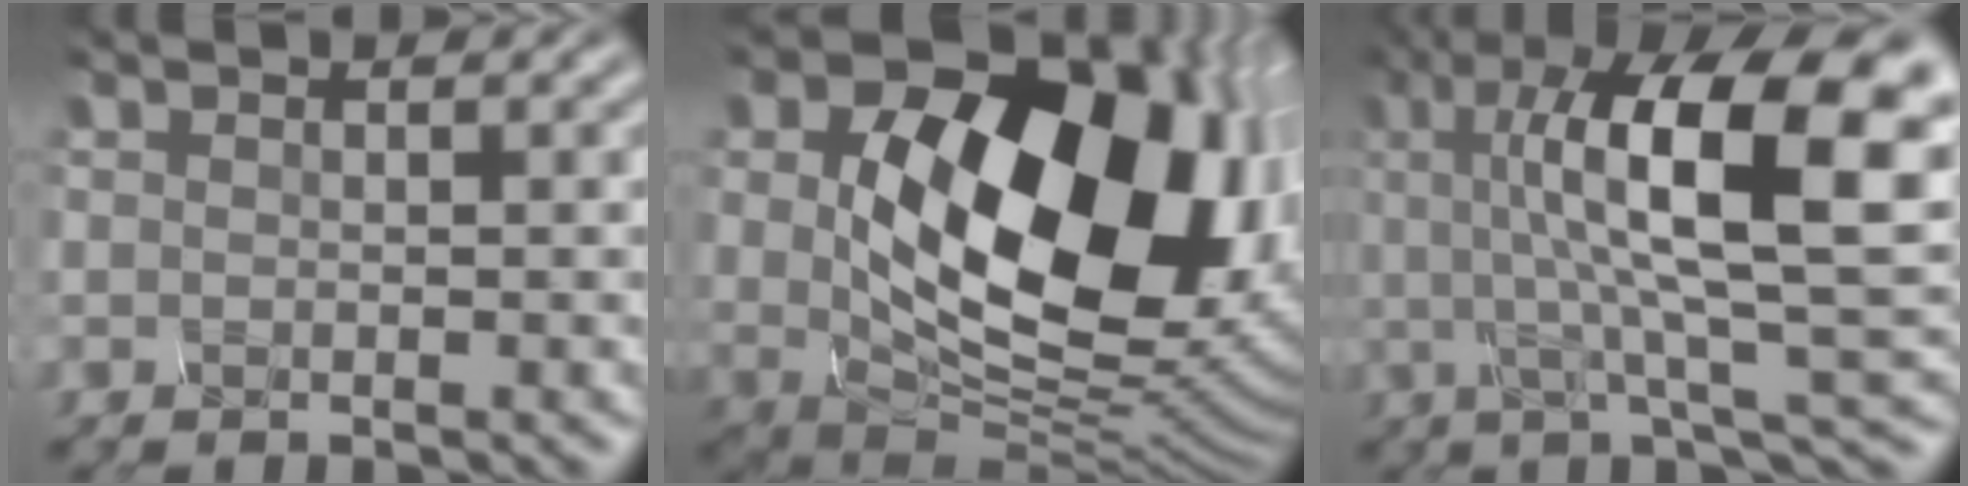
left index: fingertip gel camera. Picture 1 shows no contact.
{"total": 18.0, "force": [3.2, 11.6, 13.5], "torque": [-0.194, -0.021, 0.076]}
{"total": 15.5, "force": [2.9, 4.7, 14.5], "torque": [-0.209, 0.013, 0.044]}